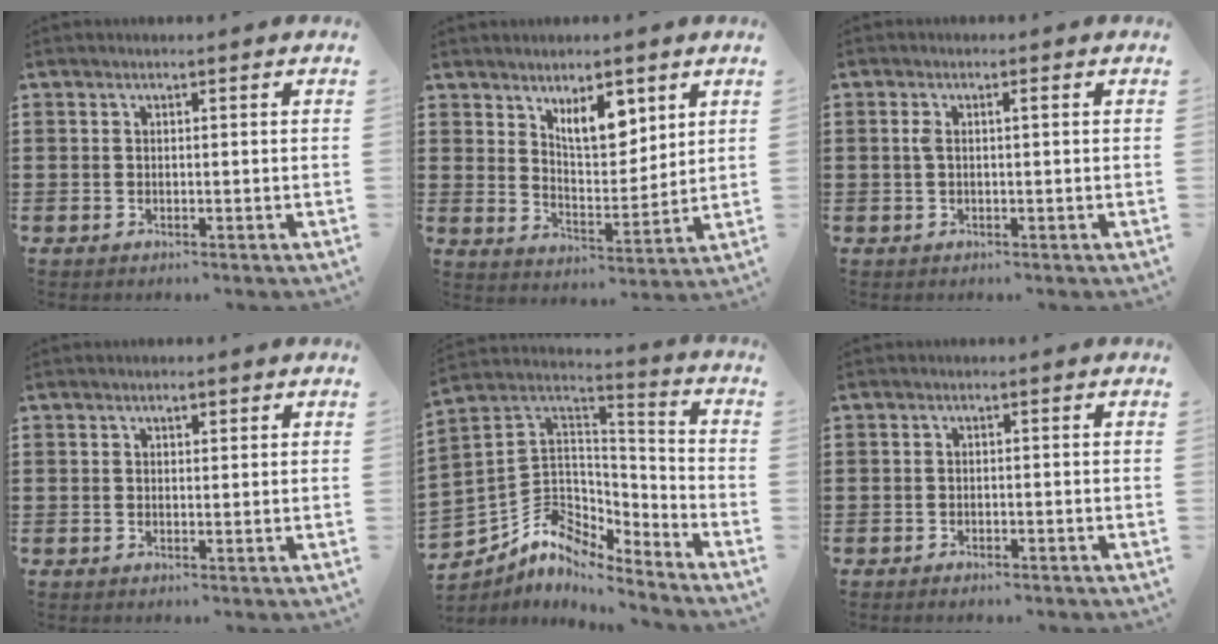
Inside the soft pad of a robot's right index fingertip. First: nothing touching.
{"total": 7.7, "force": [4.9, 3.5, 4.9], "torque": [-0.085, -0.010, 0.084]}
{"total": 1.5, "force": [0.1, 0.3, 1.5], "torque": [-0.036, -0.001, -0.003]}
{"total": 0.8, "force": [0.5, 0.5, 0.5], "torque": [-0.010, 0.004, 0.009]}
{"total": 6.6, "force": [-4.5, 4.6, 1.5], "torque": [-0.058, -0.012, -0.088]}
{"total": 1.0, "force": [-1.0, 0.1, 0.1], "torque": [-0.006, -0.002, -0.021]}